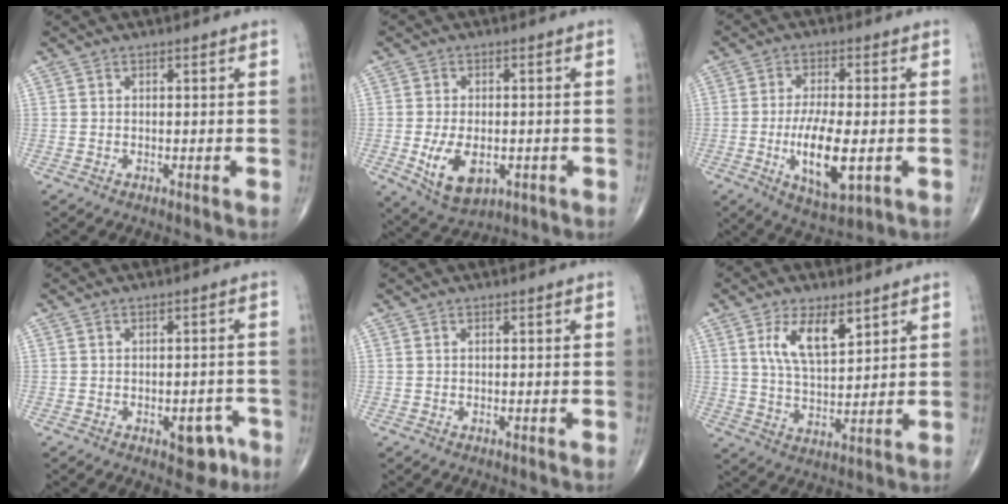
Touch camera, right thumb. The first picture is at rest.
{"total": 9.0, "force": [-2.3, 5.3, 6.9], "torque": [-0.114, -0.005, -0.025]}
{"total": 11.3, "force": [-2.5, 4.2, 10.2], "torque": [-0.180, -0.010, -0.037]}
{"total": 5.1, "force": [-2.6, 2.9, 3.4], "torque": [-0.017, 0.018, -0.028]}
{"total": 0.0}
{"total": 9.4, "force": [4.5, 4.1, 7.2], "torque": [-0.117, -0.023, 0.090]}